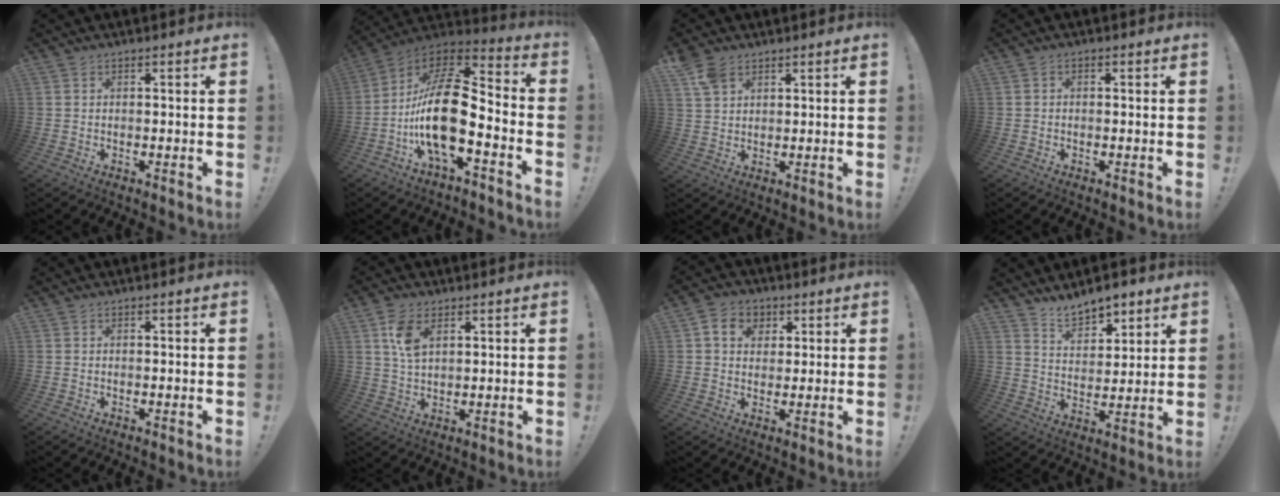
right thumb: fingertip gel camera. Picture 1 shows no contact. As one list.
[{"total": 20.6, "force": [-5.1, 8.4, 18.1], "torque": [-0.366, 0.027, -0.085]}, {"total": 6.2, "force": [3.7, 3.9, 3.1], "torque": [-0.060, -0.007, 0.073]}, {"total": 0.9, "force": [-0.5, 0.6, 0.5], "torque": [-0.012, 0.004, -0.009]}, {"total": 0.0}, {"total": 7.2, "force": [3.2, 4.0, 5.2], "torque": [-0.096, -0.008, 0.057]}, {"total": 7.9, "force": [2.6, 6.6, 3.4], "torque": [-0.050, 0.000, 0.050]}, {"total": 8.5, "force": [7.3, 3.8, 2.4], "torque": [-0.044, -0.049, 0.139]}]